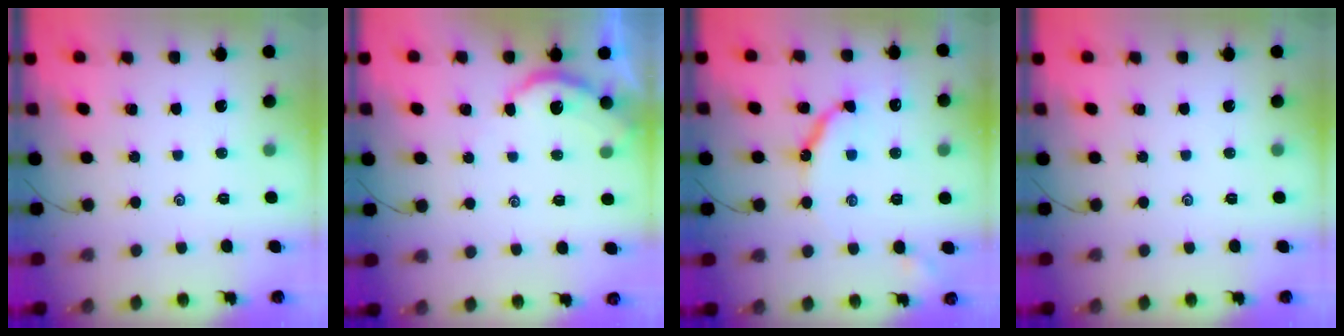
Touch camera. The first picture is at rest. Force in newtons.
{"total": 4.3, "press": 4.3, "slide": 0.4}
{"total": 10.4, "press": 10.4, "slide": 0.8}
{"total": 0.0}